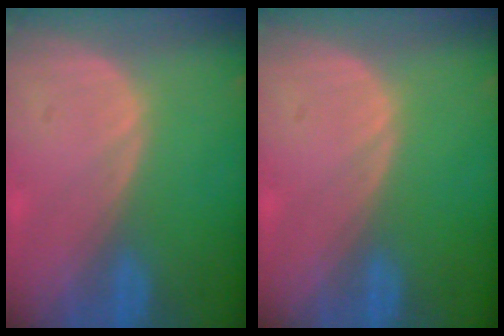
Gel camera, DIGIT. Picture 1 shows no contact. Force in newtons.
{"total": 0.0}